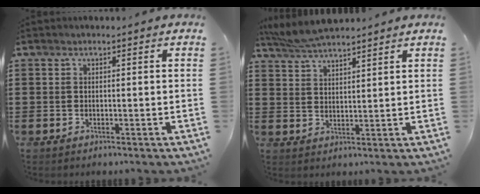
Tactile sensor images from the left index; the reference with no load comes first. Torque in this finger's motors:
{"motor_torque": [0.71, -0.62, 0.14, 0.10]}